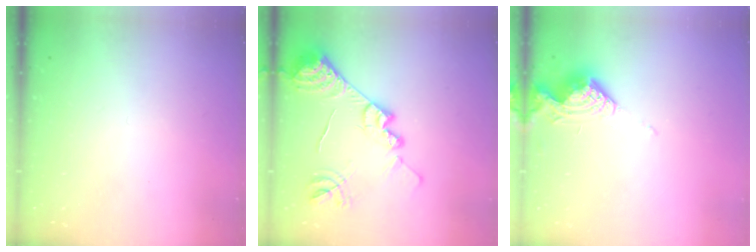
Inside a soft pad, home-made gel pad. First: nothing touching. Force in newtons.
{"total": 18.4, "press": 18.3, "slide": 1.5}
{"total": 8.0, "press": 8.0, "slide": 0.4}